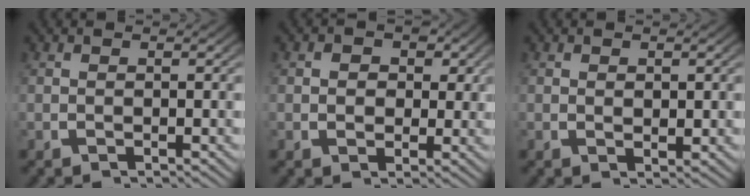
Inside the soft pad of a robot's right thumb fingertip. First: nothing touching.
{"total": 3.0, "force": [0.6, 2.4, 1.7], "torque": [-0.025, -0.016, 0.014]}
{"total": 1.0, "force": [0.4, 0.6, 0.7], "torque": [-0.010, -0.011, 0.015]}